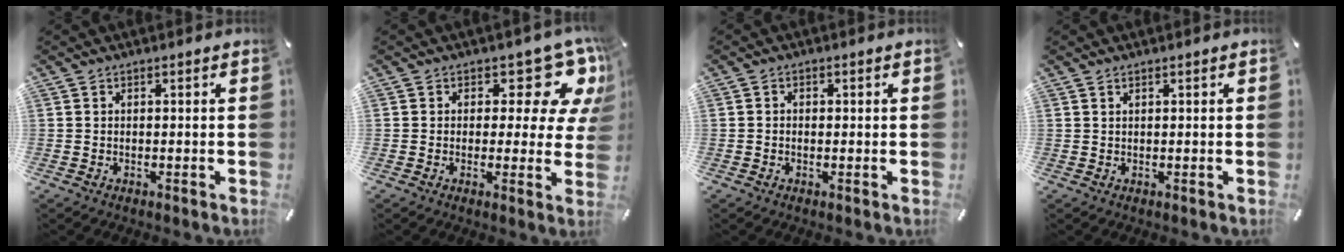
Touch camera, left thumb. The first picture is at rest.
{"total": 11.6, "force": [6.5, 5.6, 7.8], "torque": [-0.083, -0.059, 0.107]}
{"total": 1.2, "force": [-0.3, 0.9, 0.7], "torque": [-0.014, 0.004, -0.007]}
{"total": 0.7, "force": [0.3, 0.1, 0.6], "torque": [-0.011, 0.000, 0.006]}